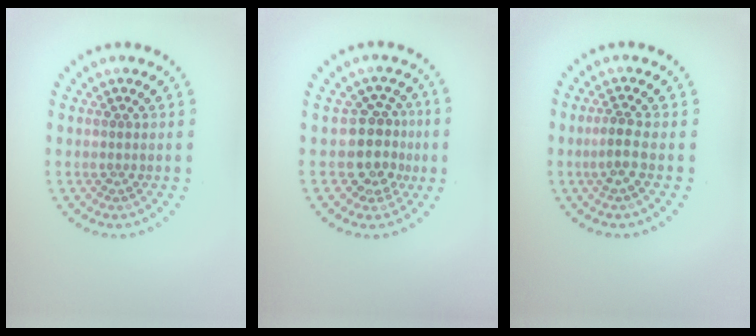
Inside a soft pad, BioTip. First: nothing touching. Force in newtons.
{"total": 3.6, "press": 3.1, "slide": 1.9}
{"total": 2.0, "press": 1.7, "slide": 1.1}